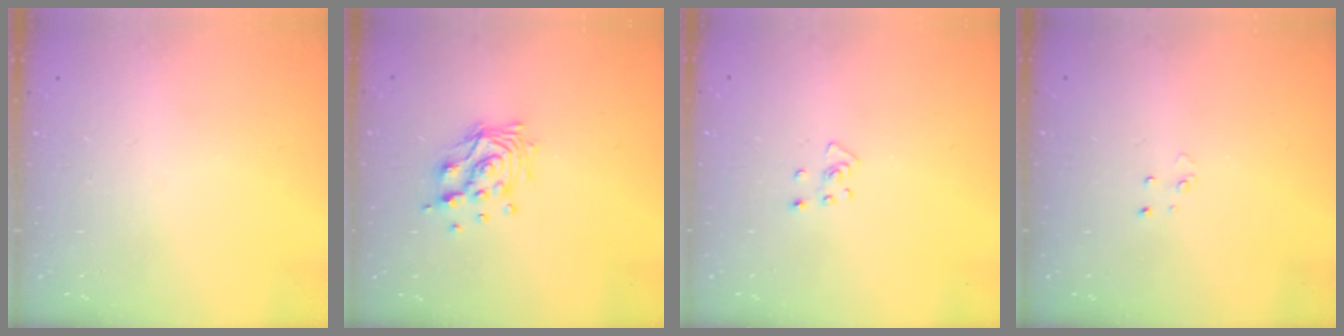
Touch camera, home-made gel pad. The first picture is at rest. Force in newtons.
{"total": 11.1, "press": 11.0, "slide": 0.9}
{"total": 3.6, "press": 3.6, "slide": 0.2}
{"total": 2.5, "press": 2.5, "slide": 0.2}